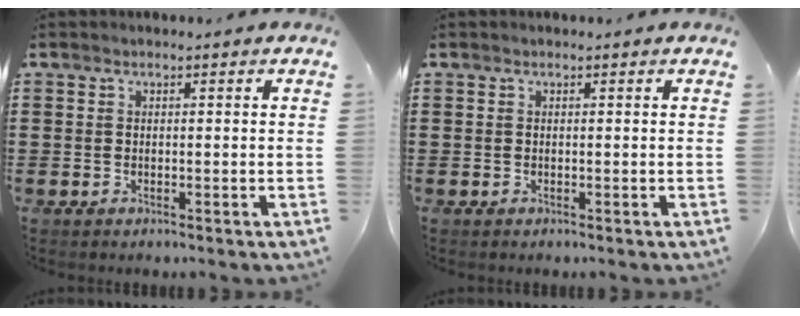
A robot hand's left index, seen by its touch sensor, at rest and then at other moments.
{"total": 0.0}